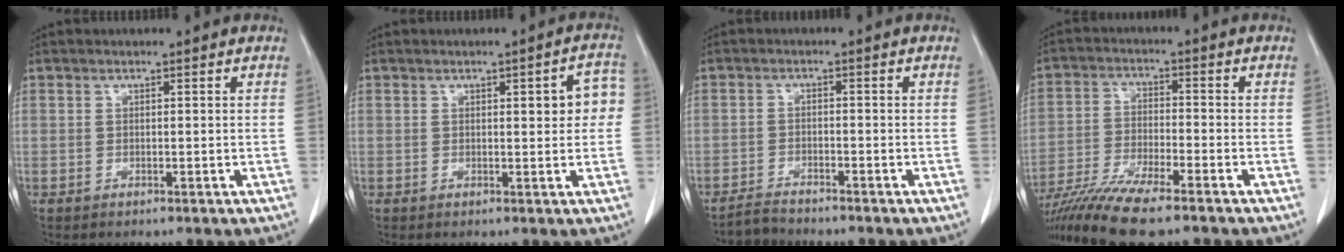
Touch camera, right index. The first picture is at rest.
{"total": 4.6, "force": [0.7, 1.4, 4.3], "torque": [-0.046, 0.014, 0.006]}
{"total": 2.6, "force": [-2.6, 0.2, 0.1], "torque": [-0.003, -0.009, -0.048]}
{"total": 12.1, "force": [-9.8, 0.6, 7.0], "torque": [-0.127, -0.029, -0.169]}